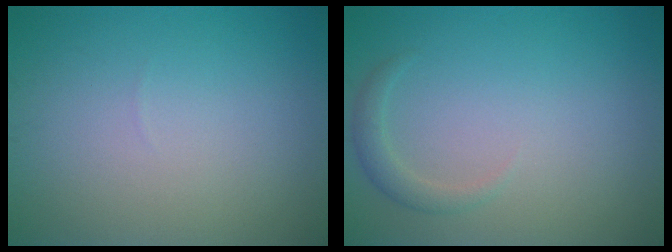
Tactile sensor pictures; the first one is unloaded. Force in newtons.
{"total": 1.4, "press": 1.4, "slide": 0.1}